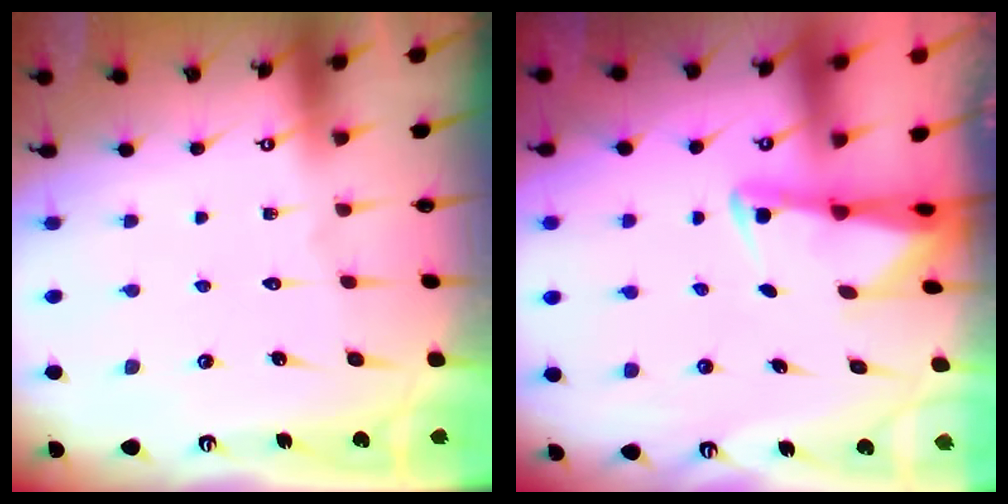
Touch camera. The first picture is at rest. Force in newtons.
{"total": 2.4, "press": 2.3, "slide": 0.4}